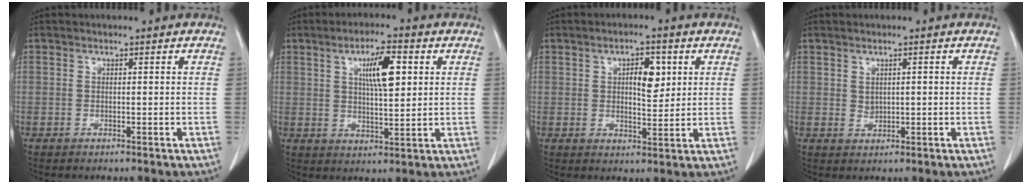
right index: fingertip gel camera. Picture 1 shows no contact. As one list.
[{"total": 7.7, "force": [2.4, 1.8, 7.0], "torque": [-0.119, 0.005, 0.043]}, {"total": 5.3, "force": [1.6, 2.1, 4.6], "torque": [-0.070, 0.001, 0.025]}, {"total": 1.3, "force": [0.3, 0.9, 0.9], "torque": [-0.016, 0.000, 0.012]}]